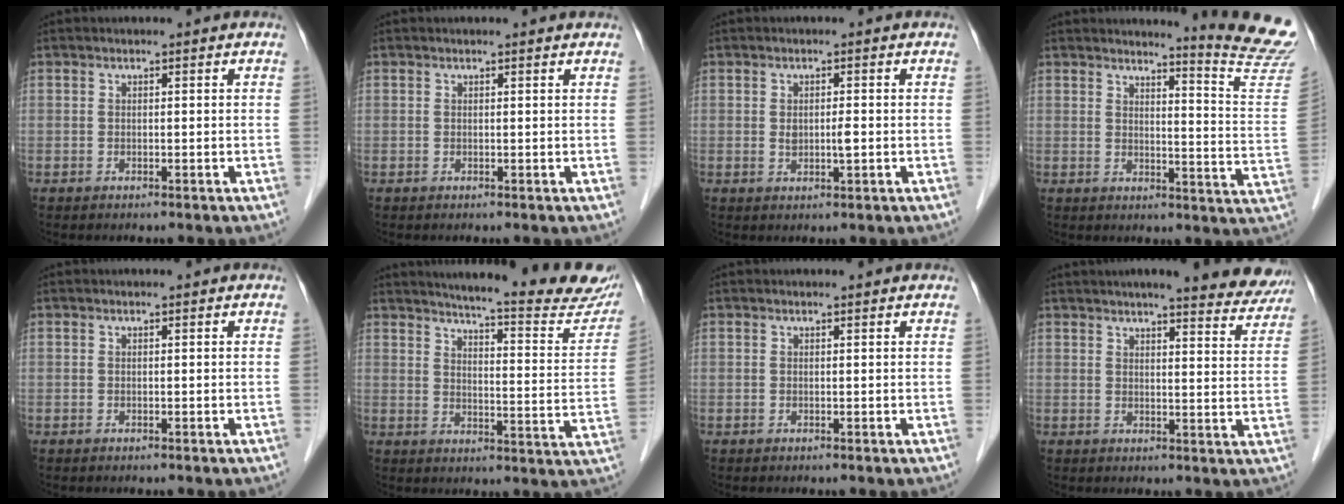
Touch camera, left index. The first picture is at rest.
{"total": 0.9, "force": [0.9, 0.0, 0.2], "torque": [-0.013, 0.000, 0.006]}
{"total": 2.1, "force": [-0.1, 0.6, 2.0], "torque": [-0.037, -0.003, 0.000]}
{"total": 12.9, "force": [12.5, -2.3, 2.2], "torque": [-0.029, -0.128, 0.126]}
{"total": 0.0}
{"total": 22.0, "force": [20.0, 1.6, 9.1], "torque": [-0.119, -0.080, 0.233]}
{"total": 1.0, "force": [1.0, 0.1, 0.2], "torque": [-0.011, 0.004, 0.008]}
{"total": 14.9, "force": [13.3, 1.9, 6.5], "torque": [-0.065, -0.013, 0.146]}